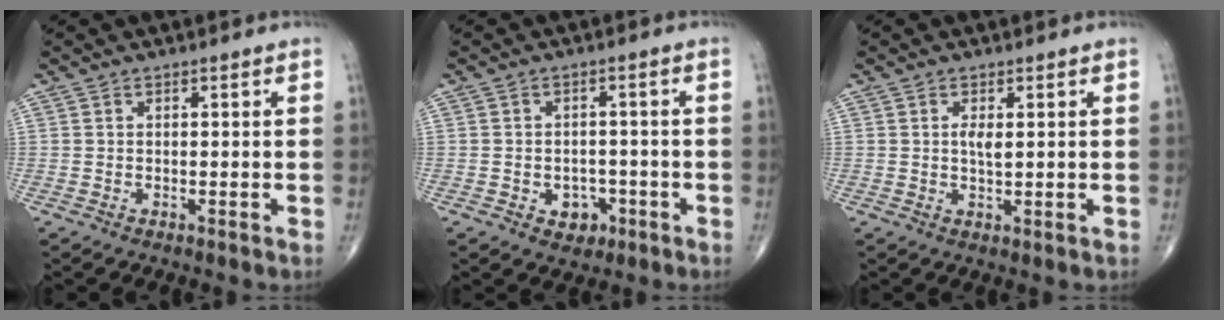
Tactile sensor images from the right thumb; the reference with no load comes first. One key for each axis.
{"total": 4.4, "fx": -1.8, "fy": 3.5, "fz": 2.1, "tx": -0.004, "ty": 0.013, "tz": -0.019}
{"total": 2.3, "fx": 0.5, "fy": 0.7, "fz": 2.1, "tx": -0.039, "ty": -0.005, "tz": 0.011}